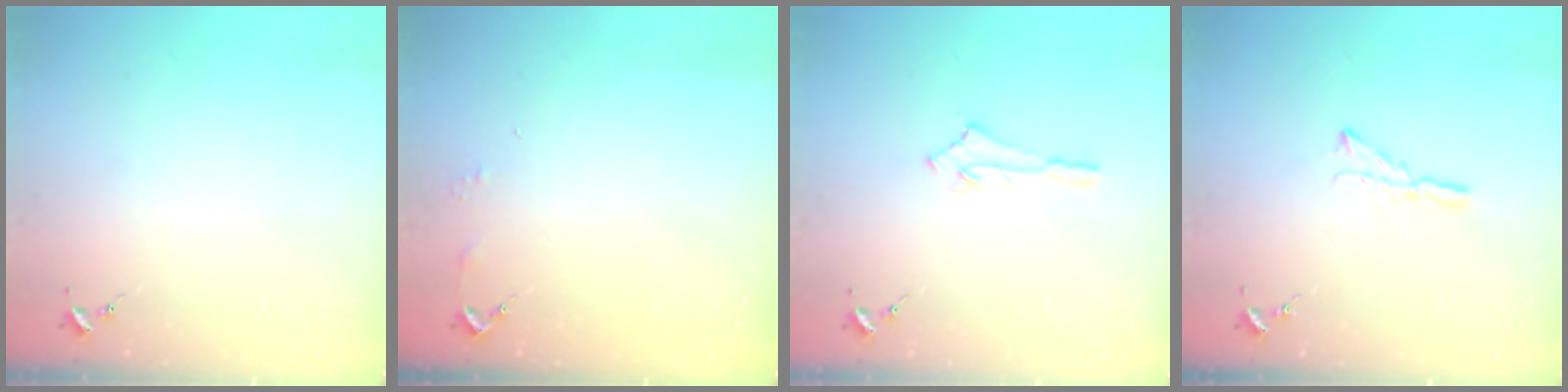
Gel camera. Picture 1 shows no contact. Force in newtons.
{"total": 2.9, "press": 2.8, "slide": 0.3}
{"total": 2.9, "press": 2.9, "slide": 0.2}
{"total": 5.8, "press": 5.7, "slide": 0.6}